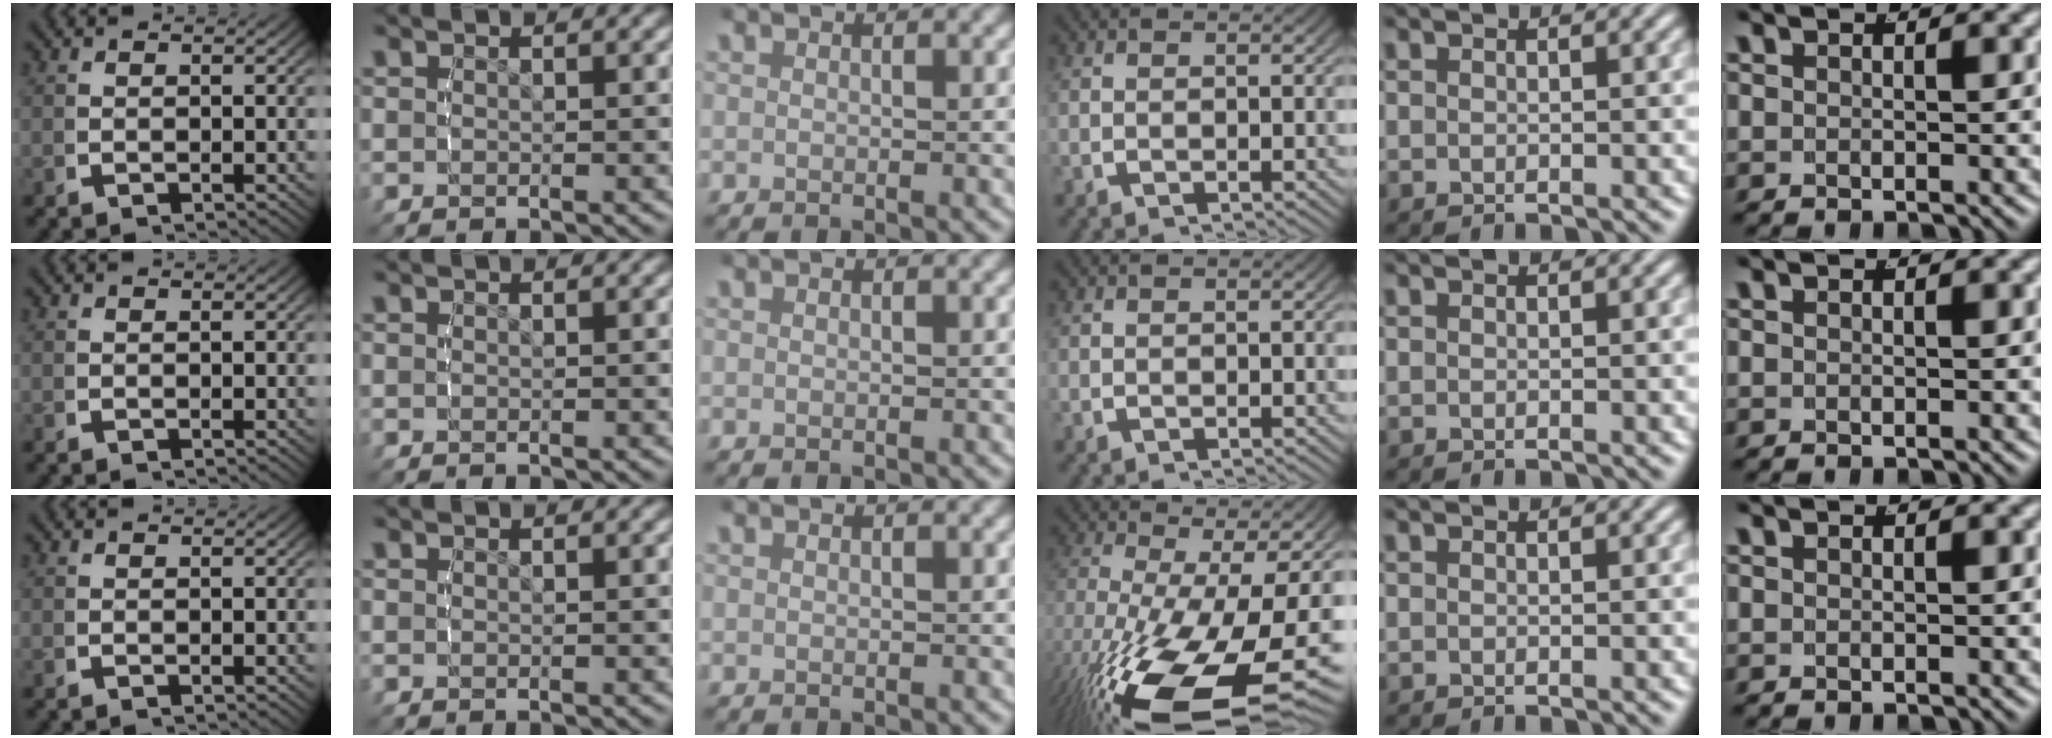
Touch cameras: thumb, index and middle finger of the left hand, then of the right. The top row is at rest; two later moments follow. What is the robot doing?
{"motion": "lift_and_place", "object": "button"}